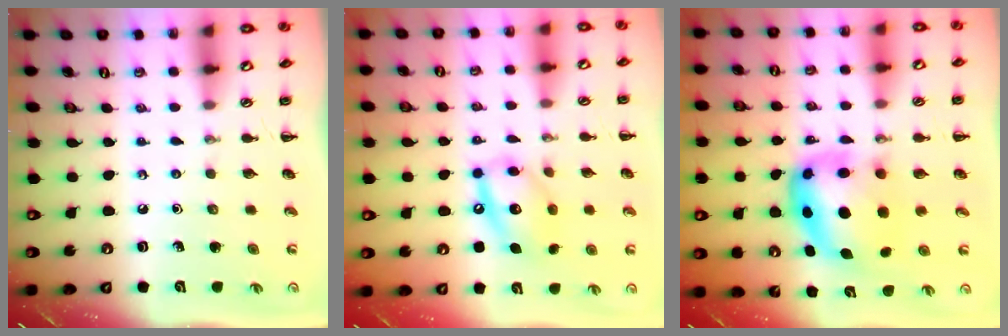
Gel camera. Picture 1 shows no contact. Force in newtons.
{"total": 13.8, "press": 13.6, "slide": 2.5}
{"total": 8.7, "press": 8.3, "slide": 2.3}